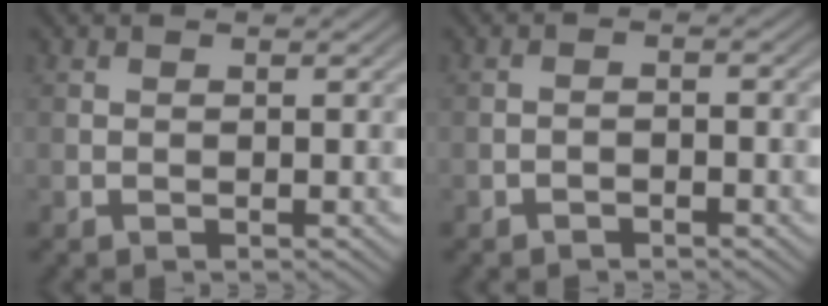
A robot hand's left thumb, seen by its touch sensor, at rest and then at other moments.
{"total": 1.4, "force": [-1.1, 0.3, 0.7], "torque": [-0.013, 0.003, -0.023]}